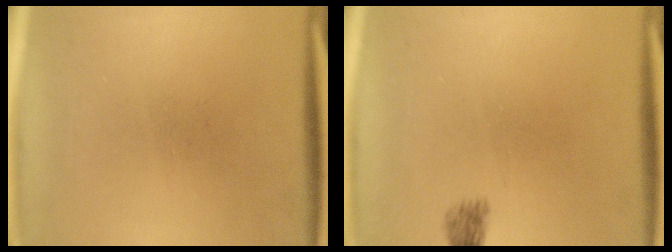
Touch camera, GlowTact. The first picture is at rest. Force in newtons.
{"total": 1.8}